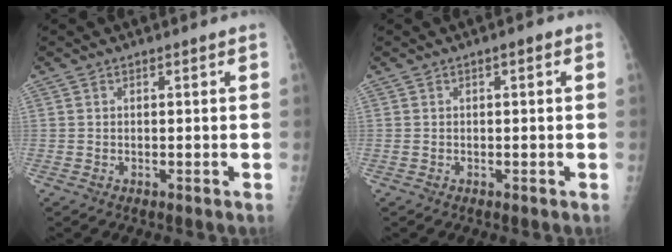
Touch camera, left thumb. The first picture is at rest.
{"total": 1.3, "force": [0.5, 0.4, 1.2], "torque": [-0.013, 0.004, 0.003]}